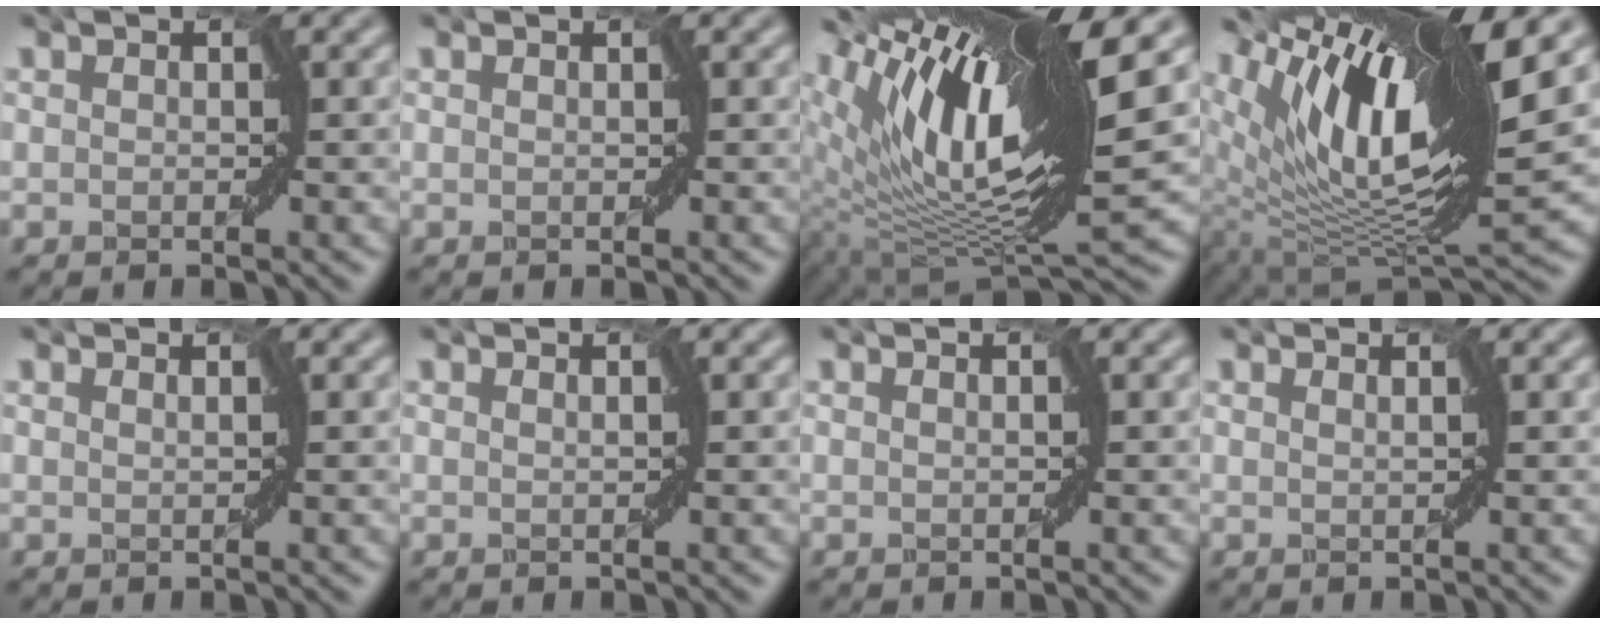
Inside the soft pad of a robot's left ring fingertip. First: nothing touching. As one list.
[{"total": 0.0}, {"total": 15.3, "force": [6.1, 3.7, 13.5], "torque": [-0.232, 0.013, 0.115]}, {"total": 14.2, "force": [6.5, 3.8, 12.0], "torque": [-0.222, 0.005, 0.126]}, {"total": 1.1, "force": [0.8, 0.3, 0.7], "torque": [-0.002, -0.004, 0.002]}, {"total": 0.8, "force": [0.6, 0.2, 0.5], "torque": [-0.003, -0.001, 0.003]}, {"total": 0.5, "force": [0.4, 0.0, 0.3], "torque": [-0.002, 0.000, 0.004]}, {"total": 1.4, "force": [1.0, 0.5, 1.0], "torque": [0.000, -0.005, -0.001]}]